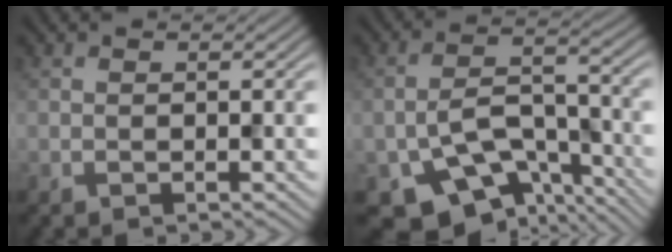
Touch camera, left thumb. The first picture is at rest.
{"total": 11.0, "force": [-7.1, 5.6, 6.2], "torque": [-0.110, -0.019, -0.118]}